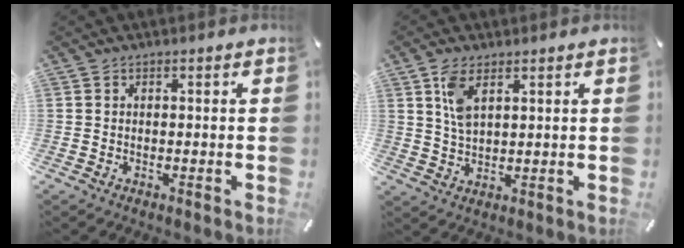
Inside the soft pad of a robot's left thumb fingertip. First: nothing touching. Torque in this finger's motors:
{"motor_torque": [1.32, 1.25, 0.68, -0.72, 0.31]}